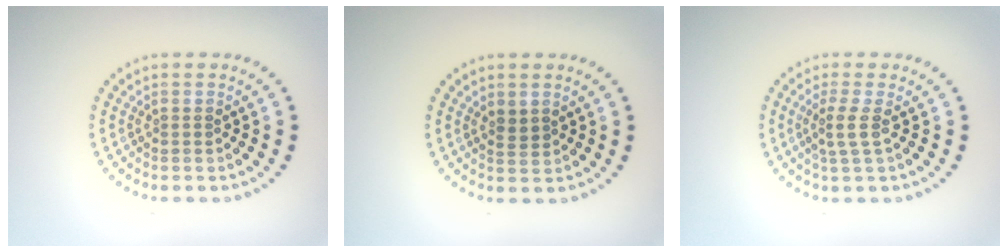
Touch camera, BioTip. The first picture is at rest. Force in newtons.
{"total": 1.3, "press": 1.1, "slide": 0.6}
{"total": 1.8, "press": 1.4, "slide": 1.2}